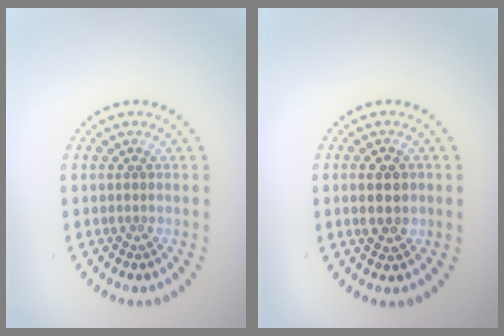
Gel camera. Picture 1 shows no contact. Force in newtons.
{"total": 2.8, "press": 2.8, "slide": 0.2}